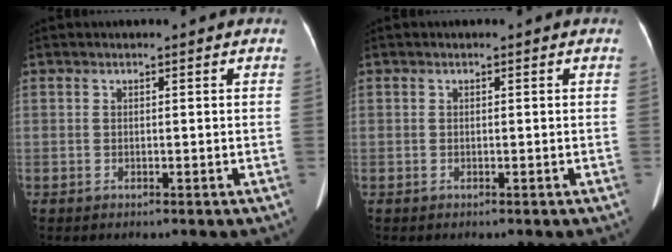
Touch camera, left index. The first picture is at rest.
{"total": 0.0}